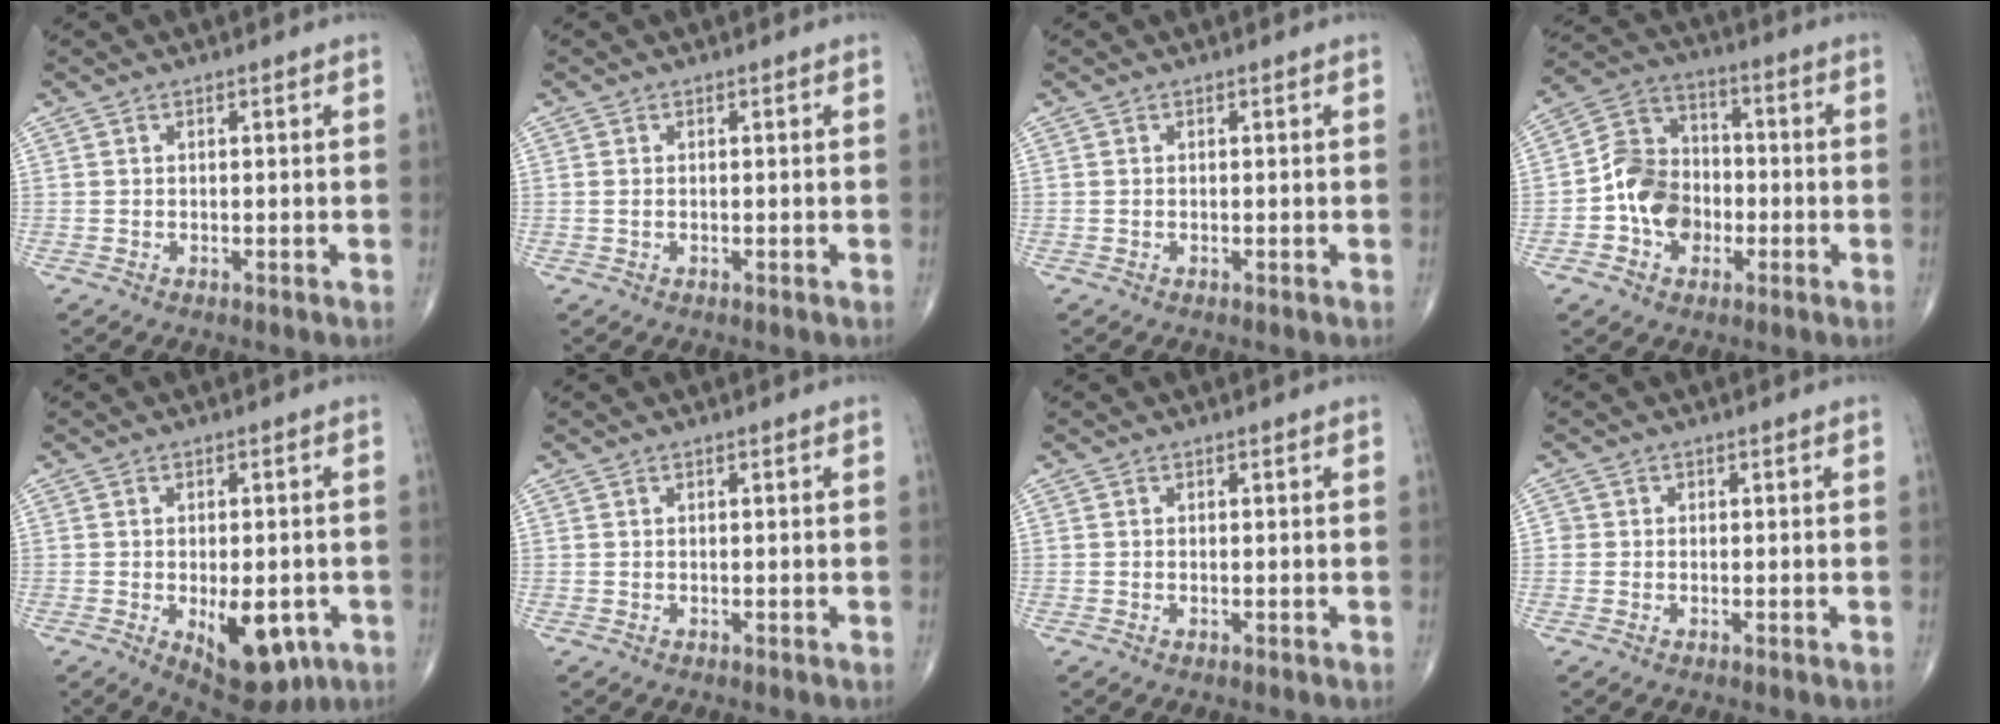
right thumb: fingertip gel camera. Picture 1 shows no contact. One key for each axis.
{"total": 0.7, "fx": -0.1, "fy": 0.4, "fz": 0.6, "tx": -0.016, "ty": 0.000, "tz": -0.001}
{"total": 0.0}
{"total": 11.7, "fx": -2.8, "fy": 9.3, "fz": 6.6, "tx": -0.087, "ty": 0.038, "tz": -0.059}
{"total": 11.8, "fx": -3.6, "fy": 5.9, "fz": 9.5, "tx": -0.111, "ty": -0.003, "tz": -0.036}
{"total": 0.0}
{"total": 0.0}
{"total": 1.1, "fx": -0.4, "fy": 1.1, "fz": 0.2, "tx": 0.005, "ty": 0.004, "tz": -0.014}